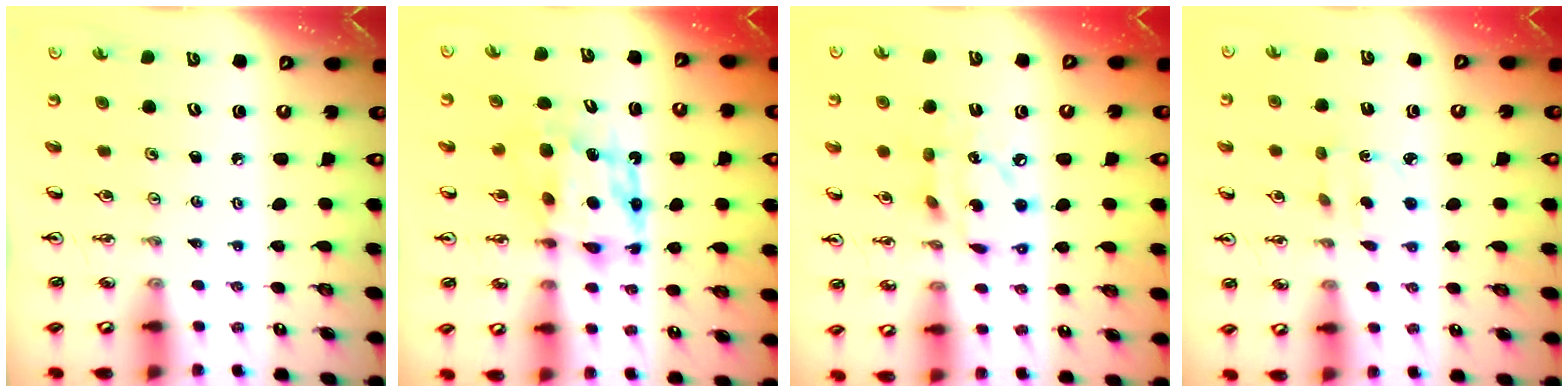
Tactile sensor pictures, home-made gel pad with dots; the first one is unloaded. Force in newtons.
{"total": 6.7, "press": 6.7, "slide": 1.0}
{"total": 12.0, "press": 12.0, "slide": 0.8}
{"total": 2.9, "press": 2.8, "slide": 0.8}